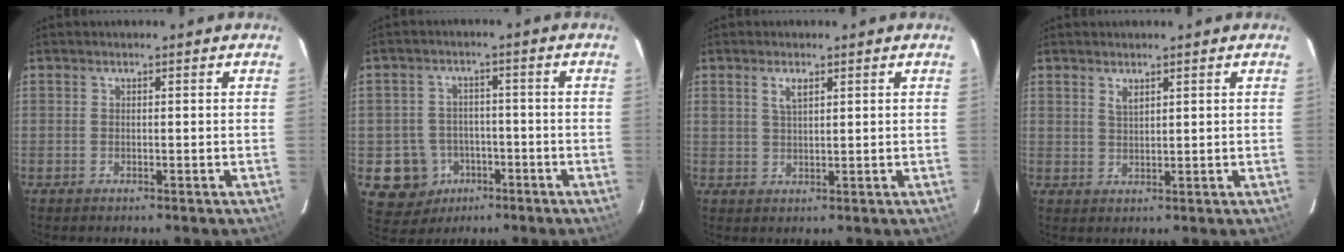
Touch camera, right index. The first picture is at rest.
{"total": 4.4, "force": [-1.4, 4.1, 0.7], "torque": [-0.023, 0.010, -0.010]}
{"total": 2.7, "force": [1.4, 1.1, 2.0], "torque": [-0.037, 0.002, 0.026]}
{"total": 2.0, "force": [1.3, 0.8, 1.2], "torque": [-0.020, 0.001, 0.025]}